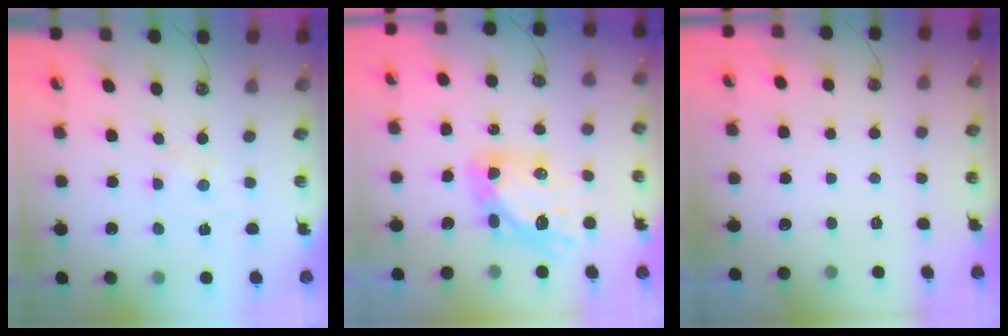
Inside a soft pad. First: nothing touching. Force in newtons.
{"total": 11.3, "press": 11.3, "slide": 1.0}
{"total": 0.0}